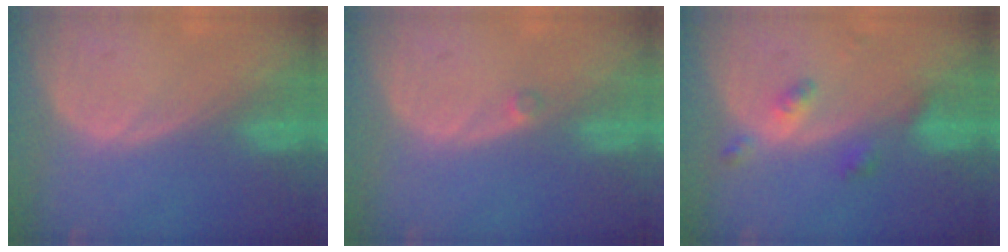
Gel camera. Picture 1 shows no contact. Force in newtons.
{"total": 1.0, "press": 0.8, "slide": 0.5}
{"total": 3.5, "press": 3.5, "slide": 0.4}